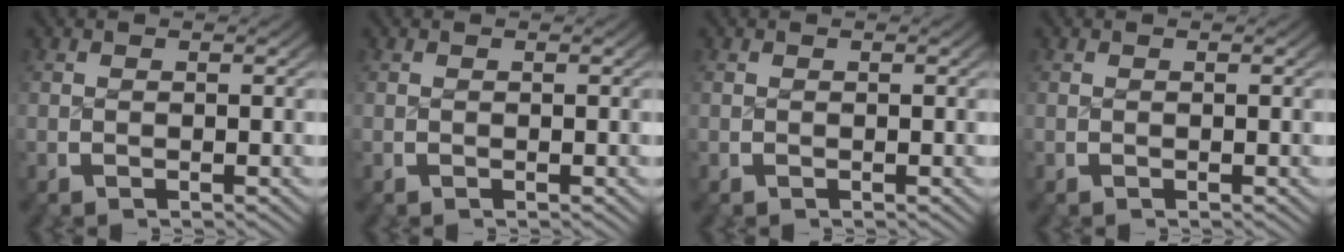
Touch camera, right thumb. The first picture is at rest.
{"total": 0.0}
{"total": 0.0}
{"total": 0.0}